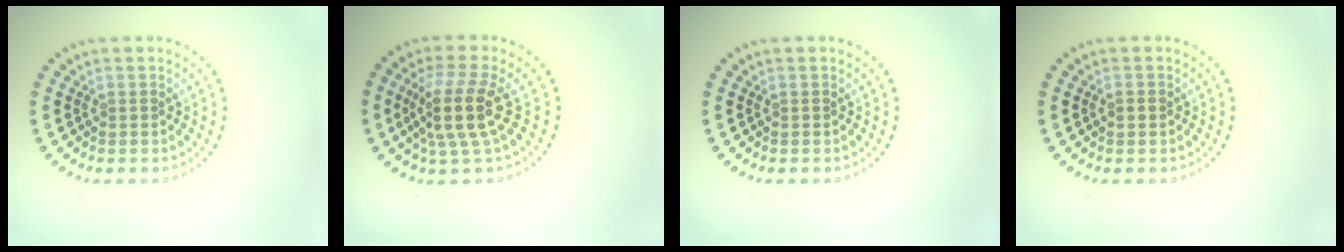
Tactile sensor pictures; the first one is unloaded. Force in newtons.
{"total": 4.3, "press": 3.4, "slide": 2.6}
{"total": 0.0}
{"total": 1.1, "press": 1.1, "slide": 0.1}